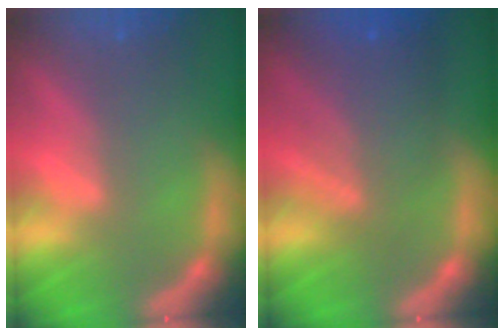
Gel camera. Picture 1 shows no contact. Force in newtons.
{"total": 6.5}